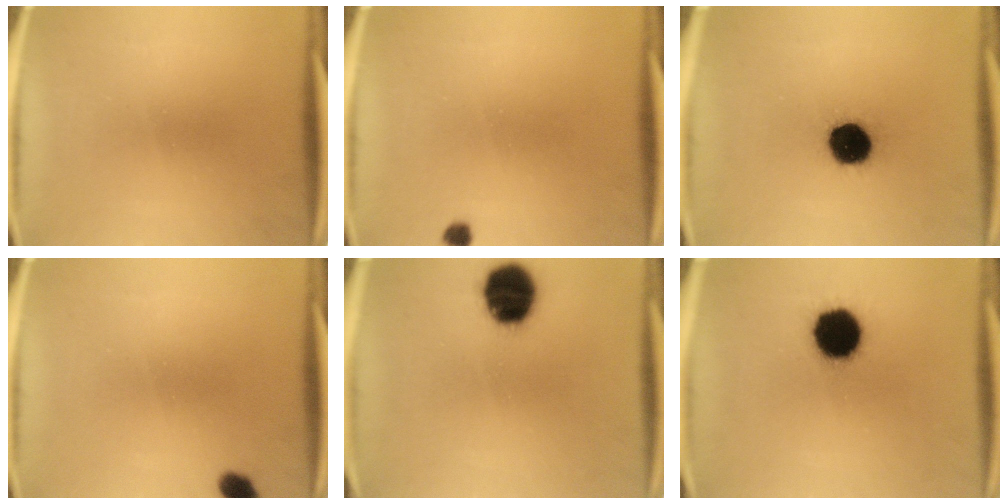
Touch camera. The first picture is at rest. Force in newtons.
{"total": 1.4}
{"total": 13.1}
{"total": 2.7}
{"total": 14.1}
{"total": 15.4}